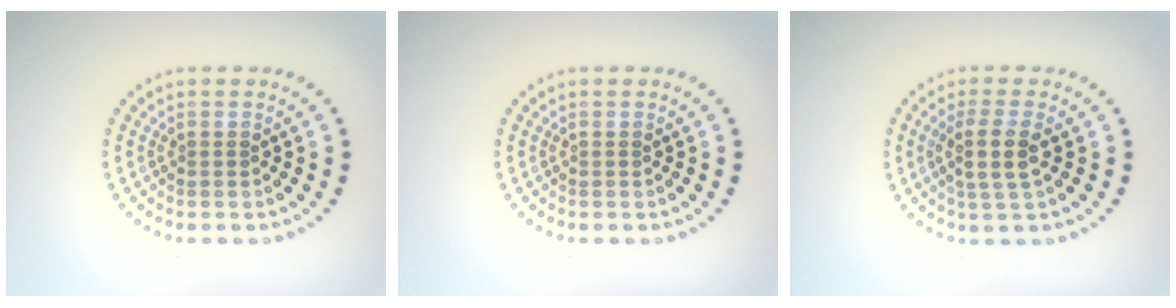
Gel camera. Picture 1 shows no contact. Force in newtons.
{"total": 0.0}
{"total": 2.8, "press": 2.6, "slide": 1.2}